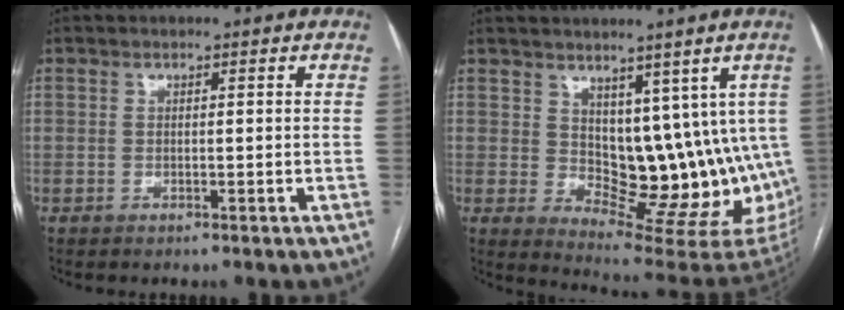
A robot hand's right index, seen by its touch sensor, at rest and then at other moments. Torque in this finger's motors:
{"motor_torque": [0.96, 0.80, 0.14, 0.03]}